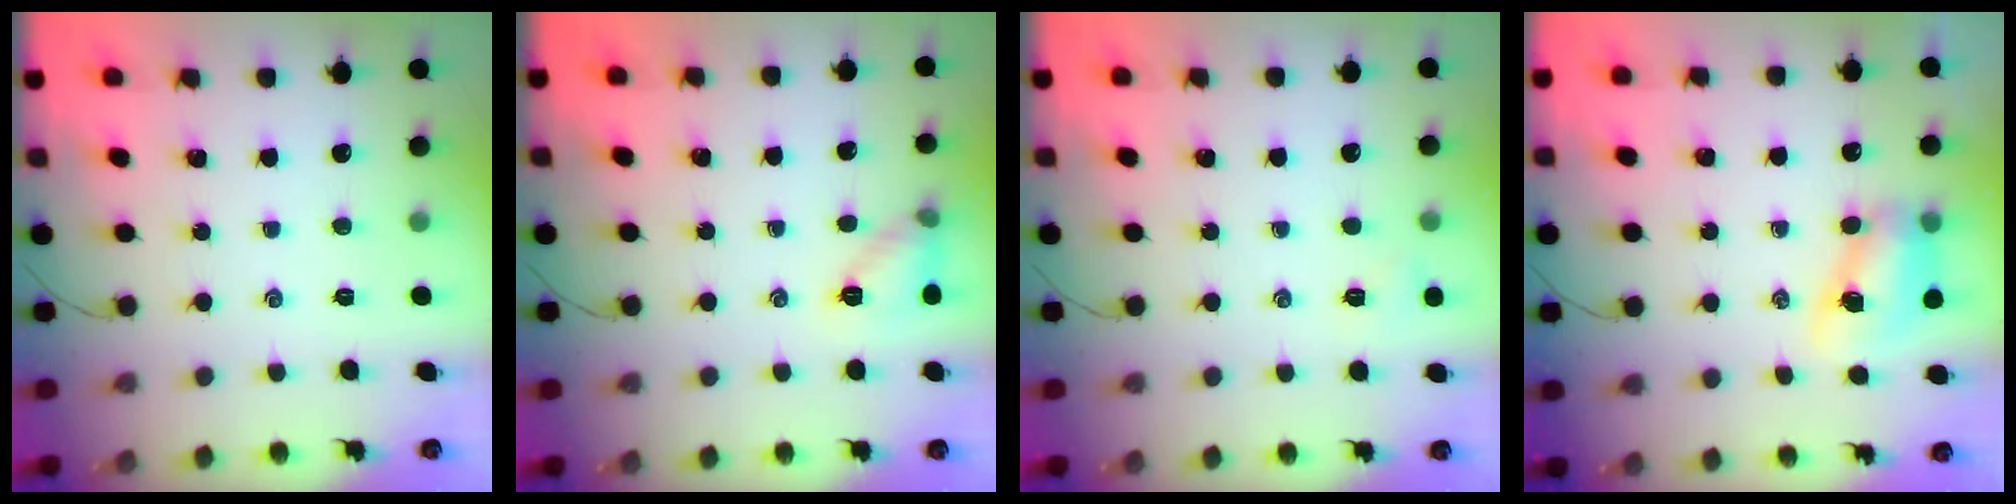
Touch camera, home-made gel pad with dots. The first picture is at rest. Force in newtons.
{"total": 8.3, "press": 8.2, "slide": 1.2}
{"total": 4.5, "press": 4.4, "slide": 1.0}
{"total": 8.2, "press": 8.1, "slide": 1.0}